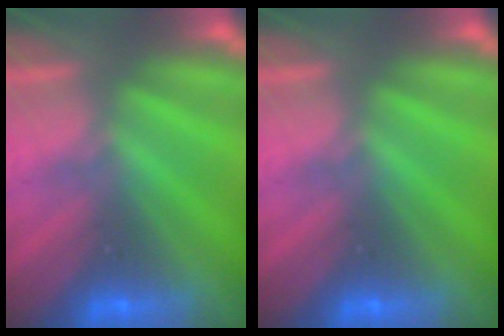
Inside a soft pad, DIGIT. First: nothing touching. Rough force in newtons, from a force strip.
{"total": 0.0}